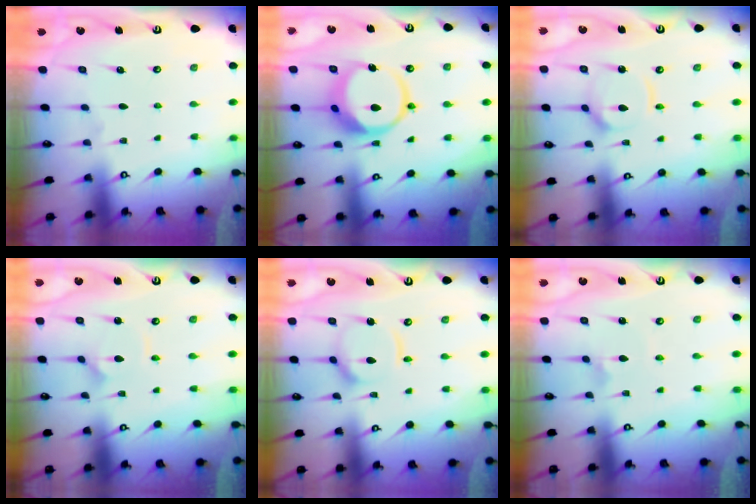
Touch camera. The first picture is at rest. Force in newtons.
{"total": 11.1, "press": 11.0, "slide": 1.4}
{"total": 8.2, "press": 8.2, "slide": 0.9}
{"total": 3.1, "press": 3.1, "slide": 0.1}
{"total": 11.7, "press": 11.7, "slide": 1.3}
{"total": 1.3, "press": 1.2, "slide": 0.4}